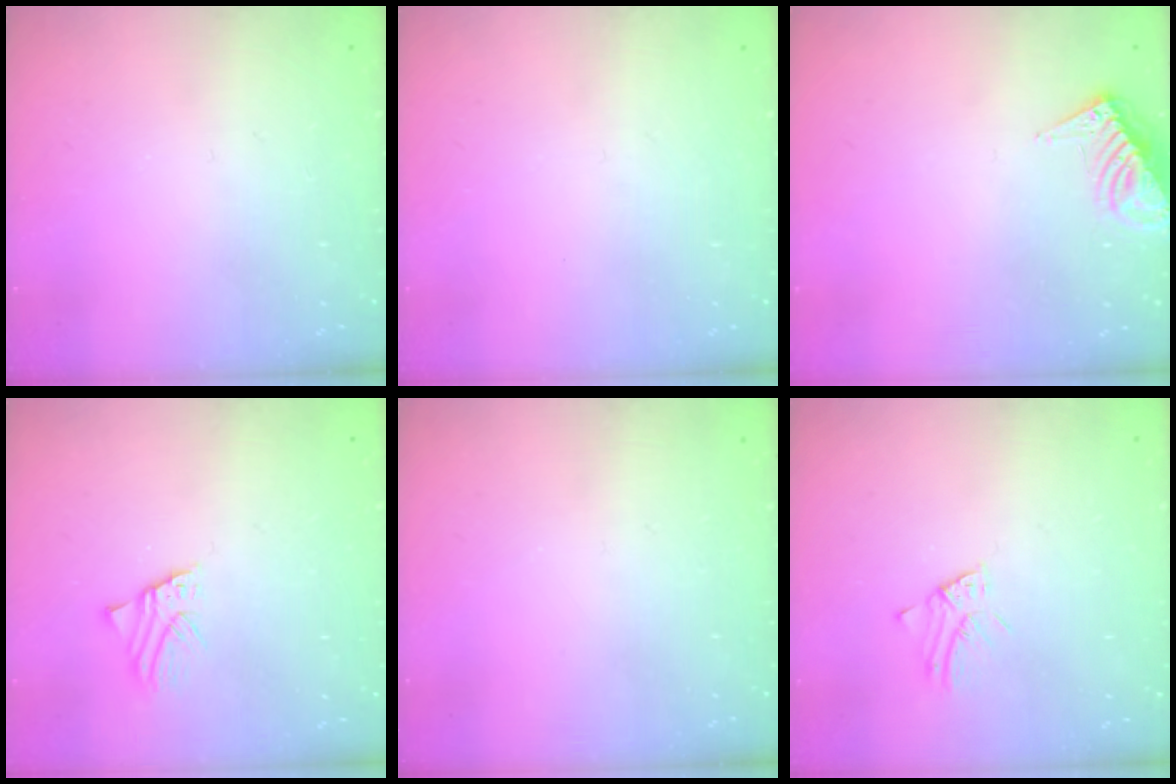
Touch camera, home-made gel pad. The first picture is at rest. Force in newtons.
{"total": 0.0}
{"total": 9.2, "press": 9.2, "slide": 0.9}
{"total": 1.9, "press": 1.9, "slide": 0.2}
{"total": 0.0}
{"total": 2.1, "press": 2.1, "slide": 0.1}